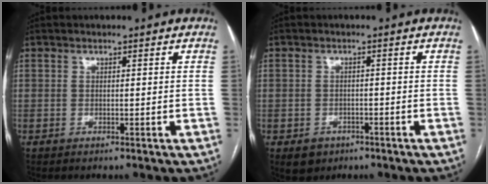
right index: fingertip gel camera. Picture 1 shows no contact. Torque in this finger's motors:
{"motor_torque": [0.02, -0.02, -0.55, -0.16]}